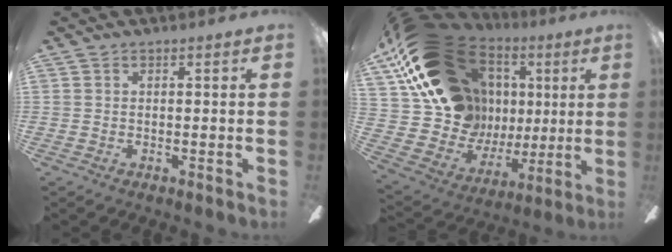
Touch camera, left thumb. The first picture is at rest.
{"total": 24.6, "force": [10.2, 18.2, 13.0], "torque": [-0.236, -0.060, 0.225]}